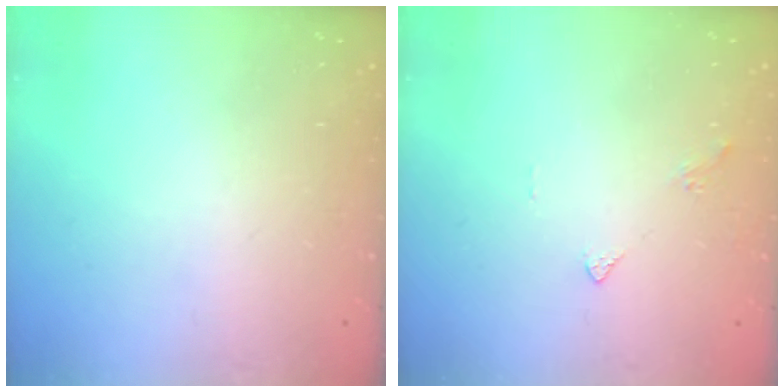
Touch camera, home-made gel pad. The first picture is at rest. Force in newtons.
{"total": 2.0, "press": 1.9, "slide": 0.6}